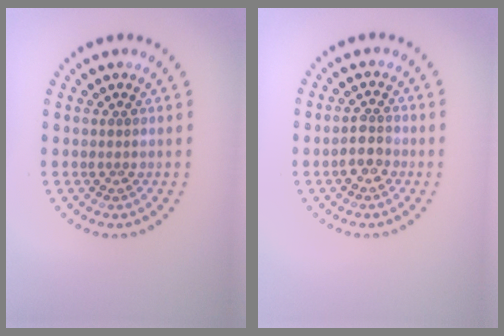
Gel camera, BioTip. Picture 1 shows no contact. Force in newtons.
{"total": 2.1, "press": 2.0, "slide": 0.7}